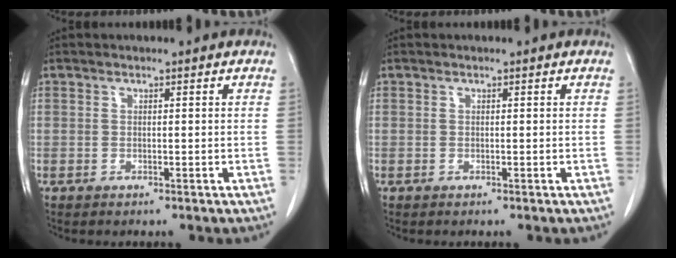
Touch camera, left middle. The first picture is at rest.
{"total": 0.0}